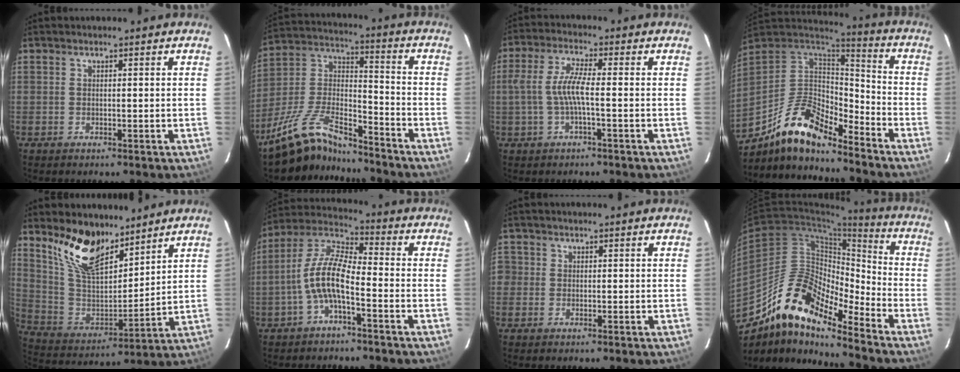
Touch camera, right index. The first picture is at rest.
{"total": 16.3, "force": [-13.5, 5.1, 7.6], "torque": [-0.169, 0.021, -0.251]}
{"total": 6.3, "force": [-1.2, 1.1, 6.1], "torque": [-0.129, 0.006, -0.020]}
{"total": 16.8, "force": [-12.8, 5.3, 9.5], "torque": [-0.192, -0.002, -0.245]}
{"total": 15.8, "force": [11.4, 6.7, 8.6], "torque": [-0.177, 0.003, 0.229]}
{"total": 9.4, "force": [-3.6, 2.9, 8.2], "torque": [-0.179, 0.015, -0.071]}
{"total": 2.2, "force": [-0.5, 2.1, 0.3], "torque": [-0.005, 0.003, -0.014]}
{"total": 16.6, "force": [-13.3, 4.3, 9.0], "torque": [-0.146, 0.002, -0.263]}